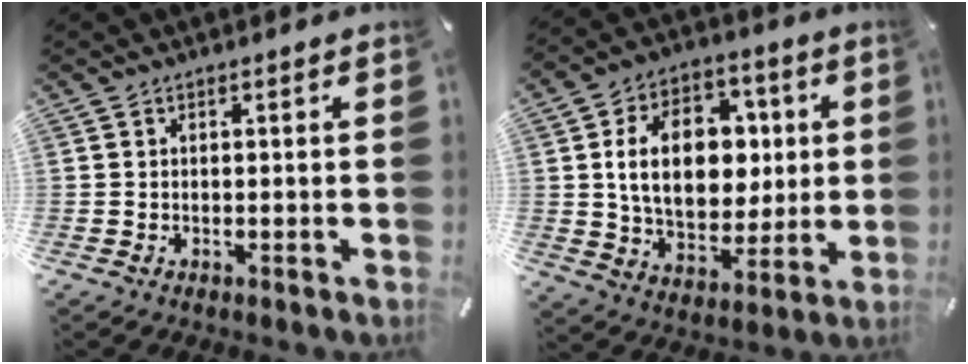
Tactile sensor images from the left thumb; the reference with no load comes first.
{"total": 17.6, "force": [2.6, 12.8, 11.7], "torque": [-0.198, 0.005, 0.050]}